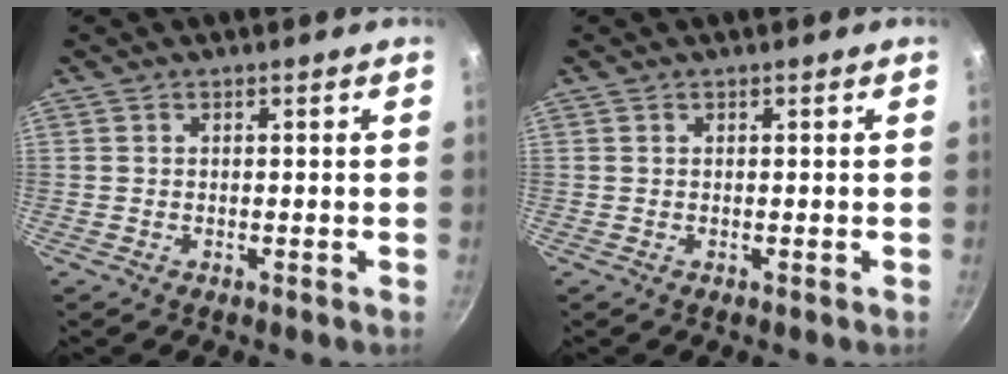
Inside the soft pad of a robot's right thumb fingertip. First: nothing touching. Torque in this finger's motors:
{"motor_torque": [0.28, -0.01, -0.06, 0.01, 0.04]}